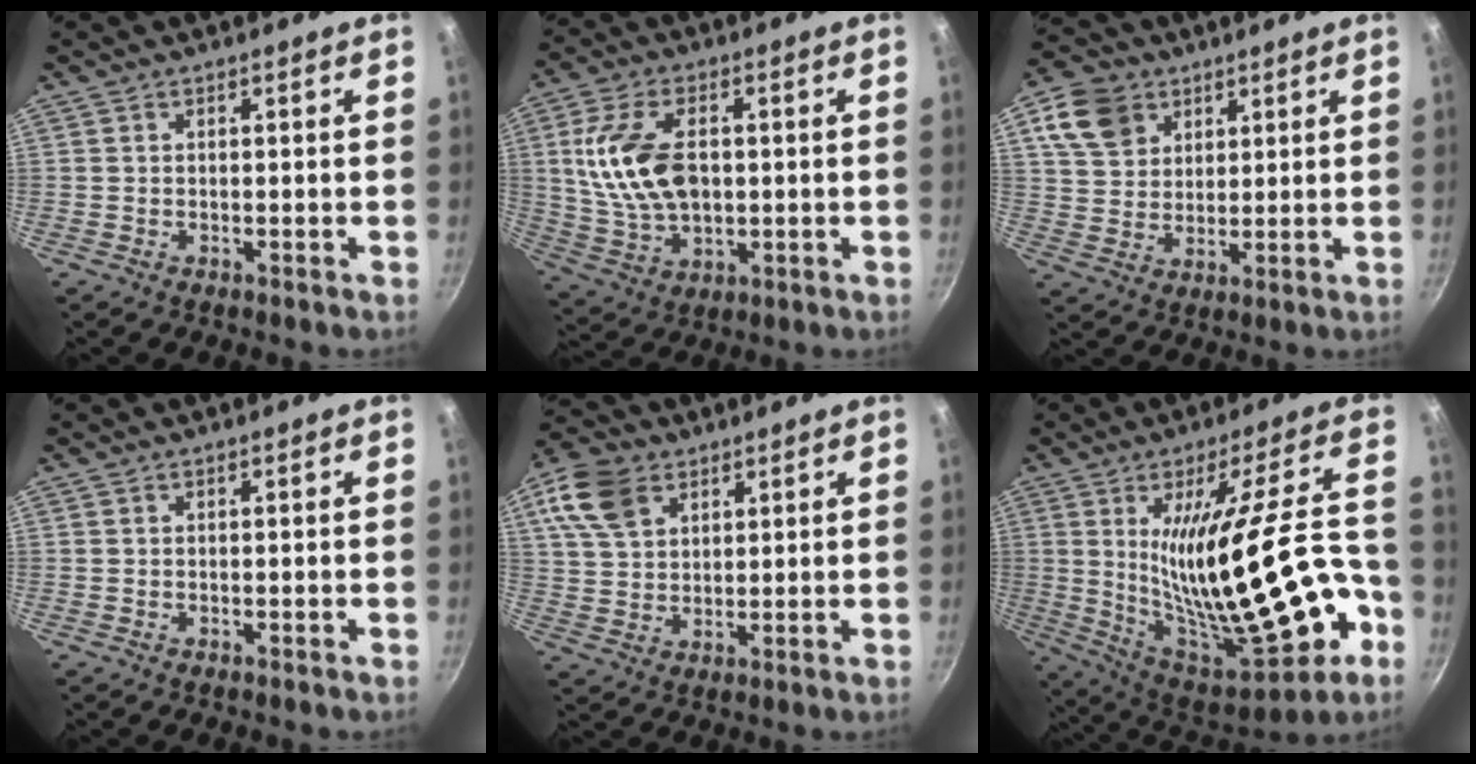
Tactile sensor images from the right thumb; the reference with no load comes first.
{"total": 14.8, "force": [1.5, 9.1, 11.6], "torque": [-0.206, -0.001, 0.034]}
{"total": 10.6, "force": [5.2, 8.1, 4.6], "torque": [-0.058, -0.003, 0.094]}
{"total": 0.0}
{"total": 11.2, "force": [5.3, 7.6, 6.3], "torque": [-0.105, -0.002, 0.096]}
{"total": 29.2, "force": [-5.0, 10.3, 26.8], "torque": [-0.394, 0.011, -0.035]}